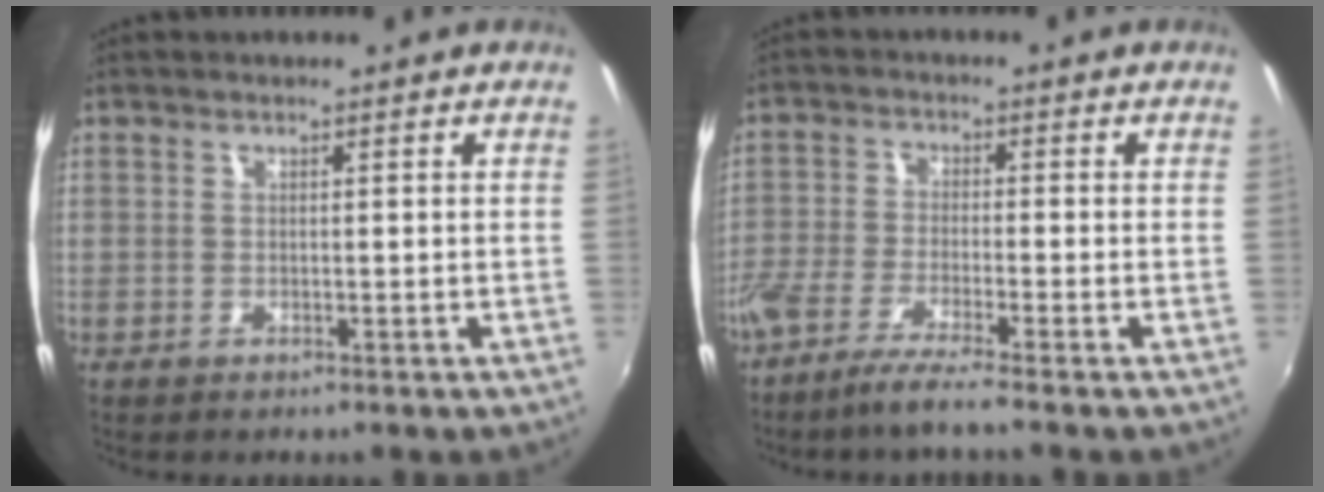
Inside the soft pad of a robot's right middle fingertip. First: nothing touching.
{"total": 6.4, "force": [-5.1, -0.3, 4.0], "torque": [-0.095, -0.015, -0.100]}